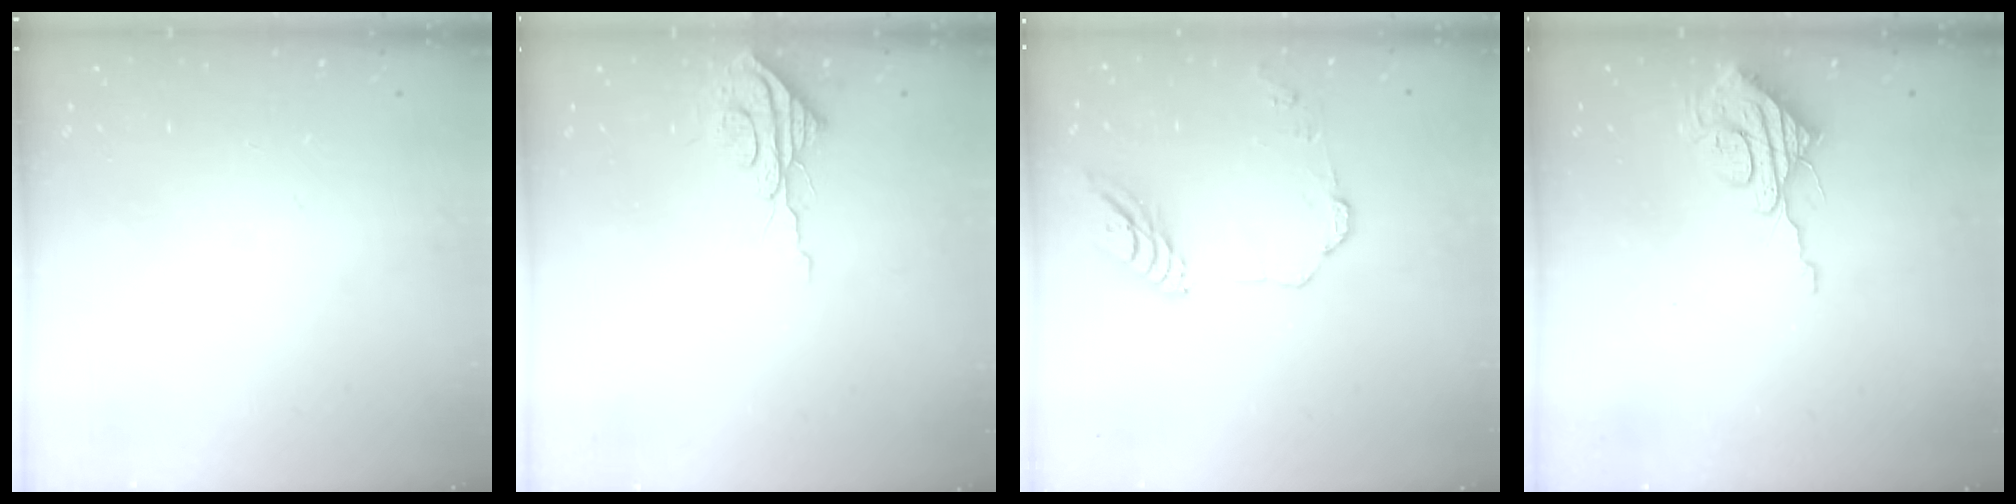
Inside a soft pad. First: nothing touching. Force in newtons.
{"total": 8.3, "press": 8.3, "slide": 0.6}
{"total": 11.6, "press": 11.6, "slide": 0.8}
{"total": 9.6, "press": 9.6, "slide": 0.6}